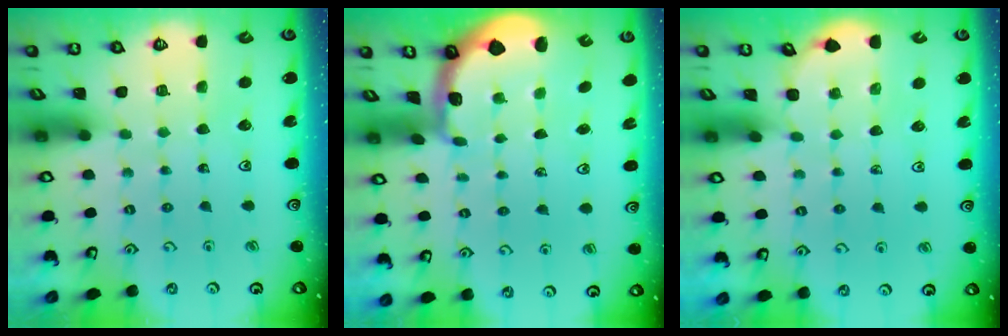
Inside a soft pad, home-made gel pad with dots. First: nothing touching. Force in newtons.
{"total": 1.1, "press": 1.0, "slide": 0.4}
{"total": 2.4, "press": 2.4, "slide": 0.1}